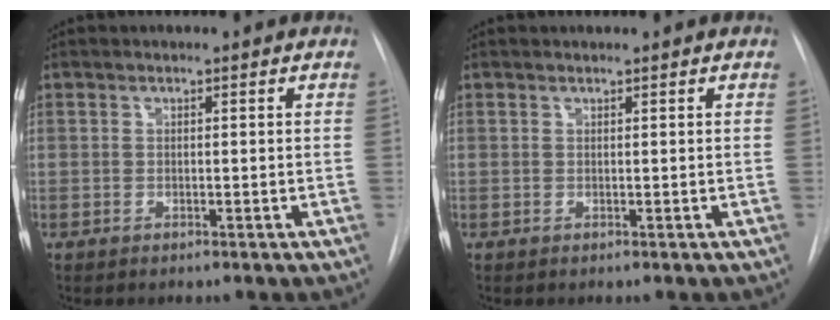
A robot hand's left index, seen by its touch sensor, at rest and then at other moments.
{"total": 0.0}